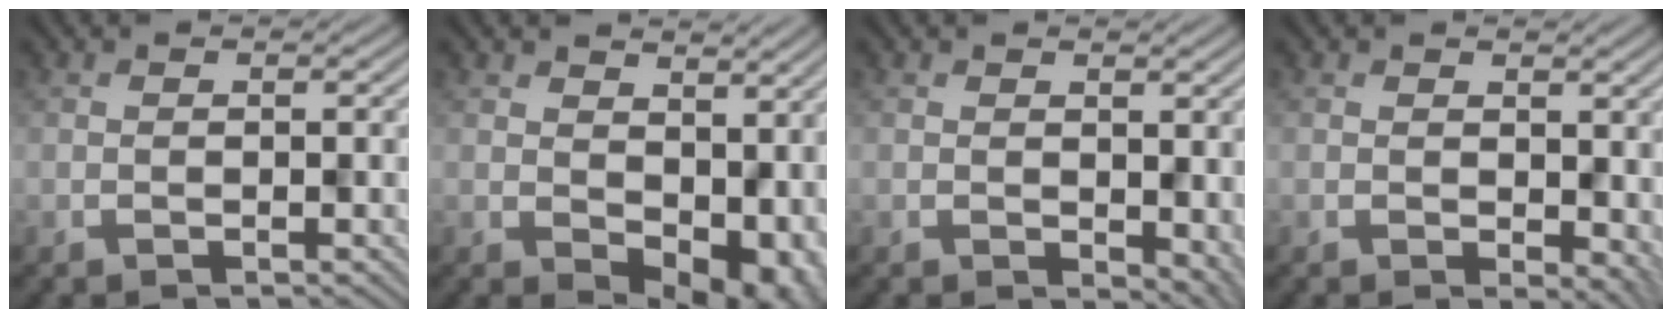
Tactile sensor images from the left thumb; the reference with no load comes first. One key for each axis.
{"total": 7.9, "fx": 0.4, "fy": 5.4, "fz": 5.8, "tx": -0.075, "ty": -0.029, "tz": 0.020}
{"total": 3.6, "fx": -0.8, "fy": 2.3, "fz": 2.7, "tx": -0.035, "ty": -0.011, "tz": 0.009}
{"total": 3.1, "fx": -0.2, "fy": 2.1, "fz": 2.3, "tx": -0.022, "ty": -0.015, "tz": 0.010}